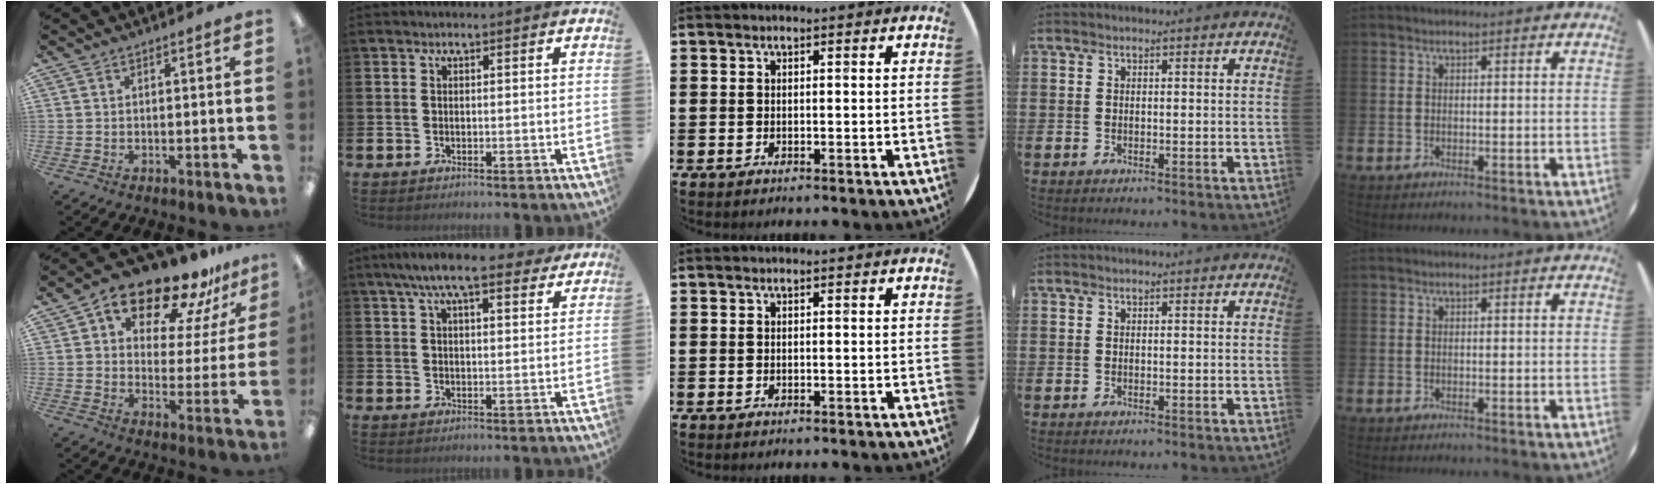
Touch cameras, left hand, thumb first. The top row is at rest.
{"thumb": {"total": 17.5, "force": [13.6, 7.2, 8.3], "torque": [-0.134, -0.094, 0.230]}, "index": {"total": 8.4, "force": [7.0, 1.8, 4.2], "torque": [-0.094, -0.016, 0.126]}}